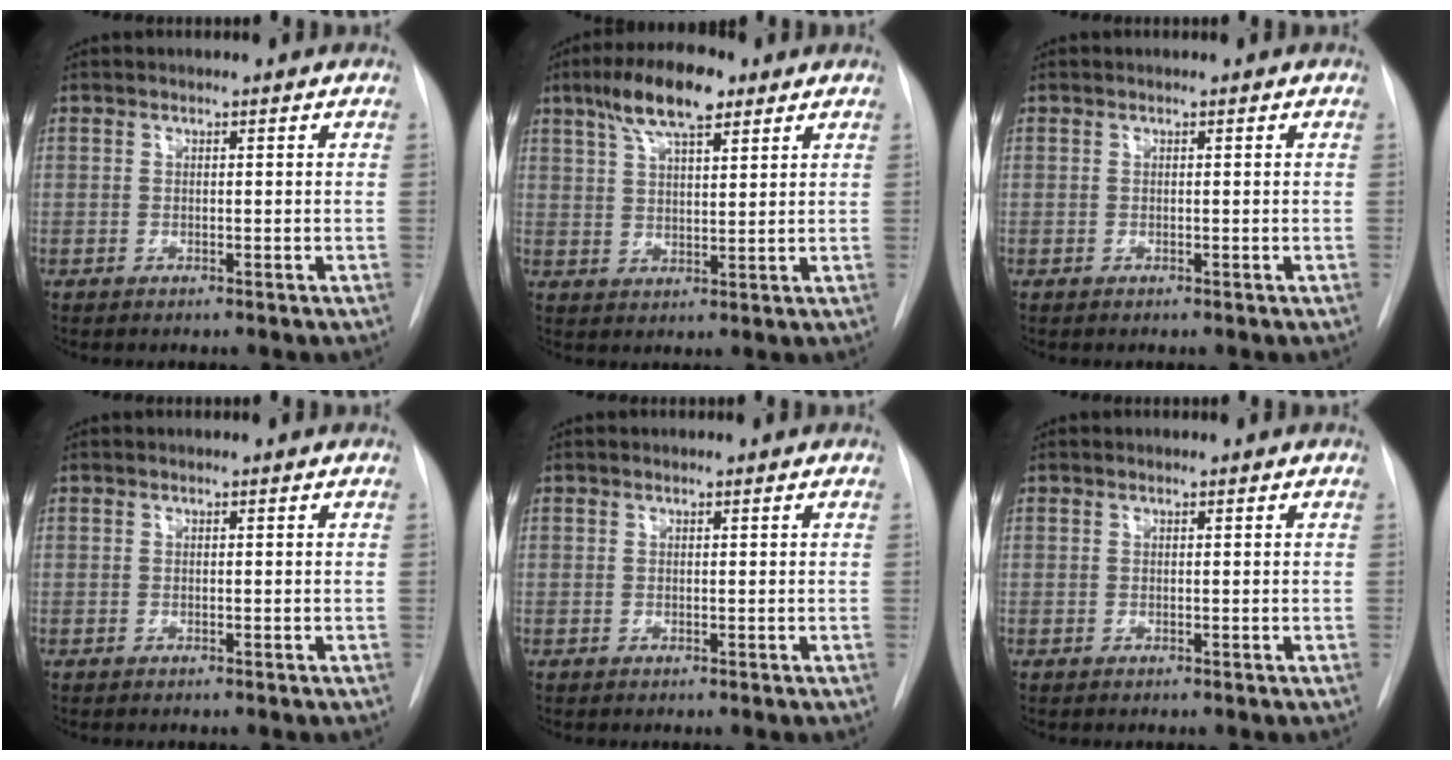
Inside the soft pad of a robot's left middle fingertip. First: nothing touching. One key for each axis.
{"total": 9.6, "fx": 6.0, "fy": 2.7, "fz": 6.9, "tx": -0.129, "ty": 0.017, "tz": 0.105}
{"total": 0.0}
{"total": 0.0}
{"total": 0.0}
{"total": 0.0}